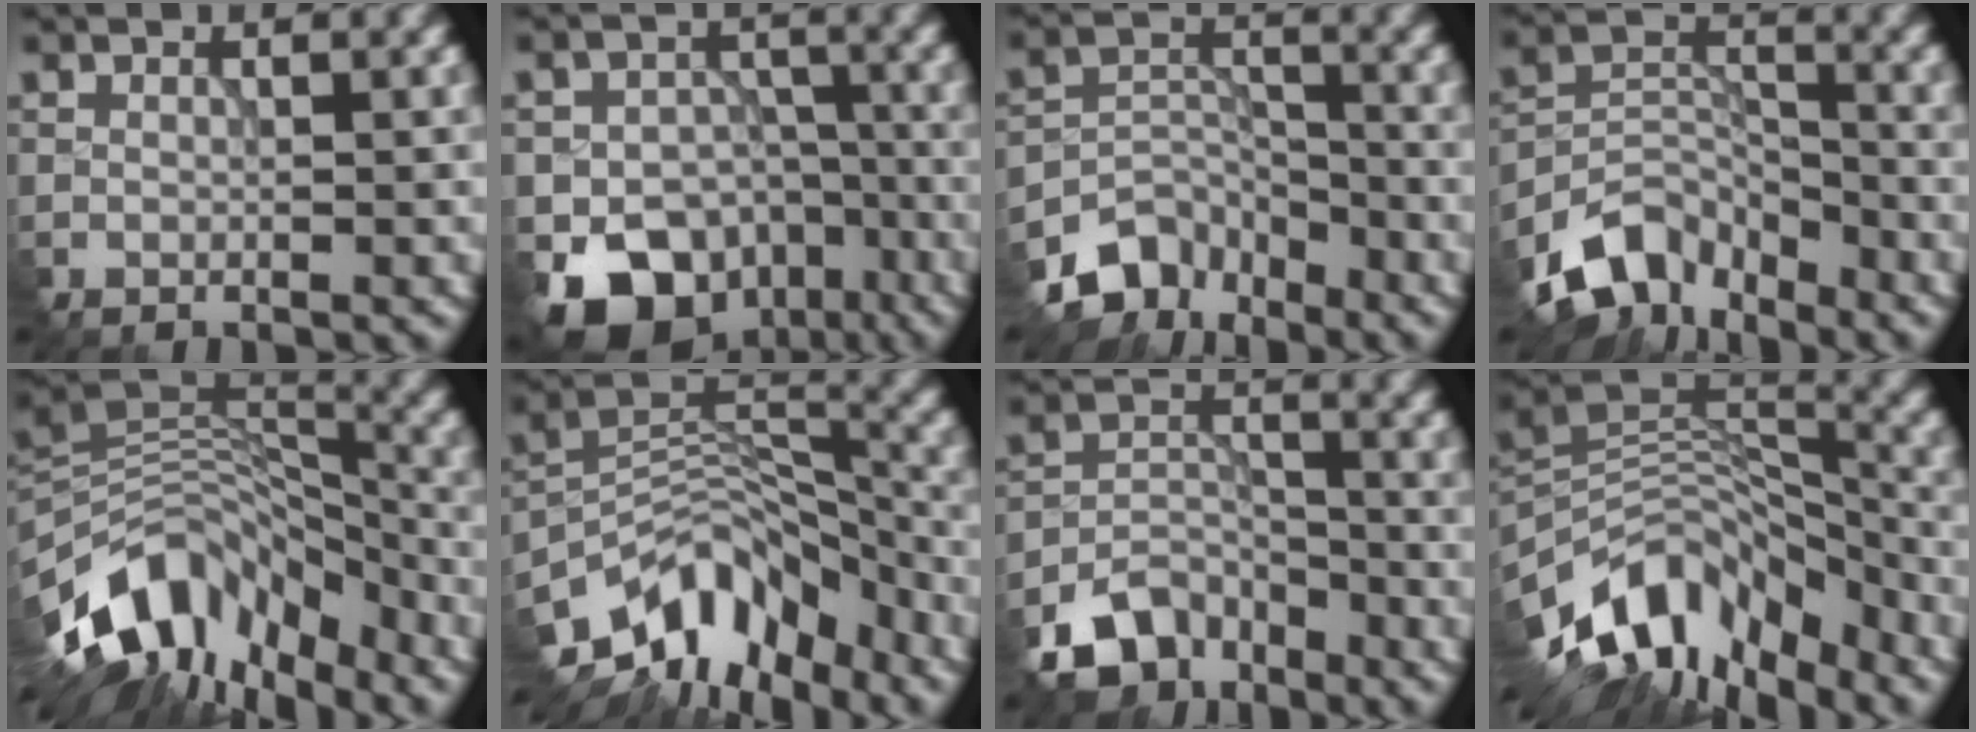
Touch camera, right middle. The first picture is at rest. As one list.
[{"total": 9.2, "force": [-5.6, 6.3, 3.8], "torque": [-0.048, -0.014, -0.086]}, {"total": 5.5, "force": [-4.6, 2.7, 1.2], "torque": [-0.015, -0.006, -0.088]}, {"total": 6.8, "force": [-5.3, 3.5, 2.4], "torque": [-0.039, -0.003, -0.110]}, {"total": 11.7, "force": [-7.2, 6.3, 6.8], "torque": [-0.119, 0.016, -0.134]}, {"total": 10.0, "force": [-7.4, 4.9, 4.6], "torque": [-0.063, 0.008, -0.147]}, {"total": 6.1, "force": [-4.8, 3.2, 1.8], "torque": [-0.030, -0.007, -0.092]}, {"total": 11.7, "force": [-8.4, 5.3, 6.3], "torque": [-0.109, 0.013, -0.157]}]